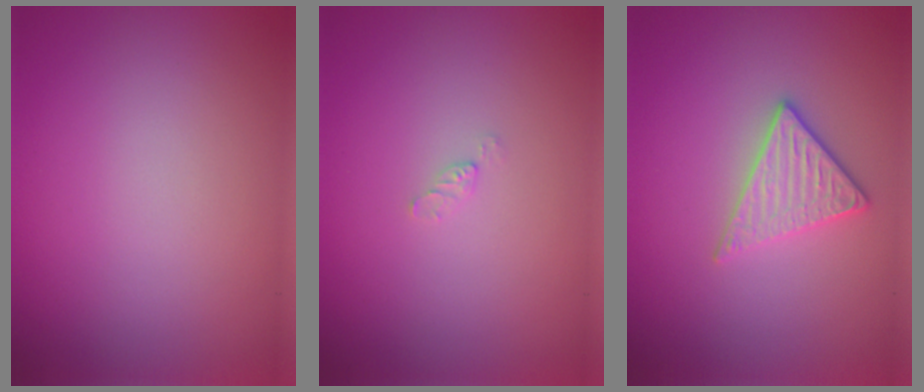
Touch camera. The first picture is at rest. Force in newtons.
{"total": 0.6, "press": 0.6, "slide": 0.1}
{"total": 2.7, "press": 2.5, "slide": 1.1}